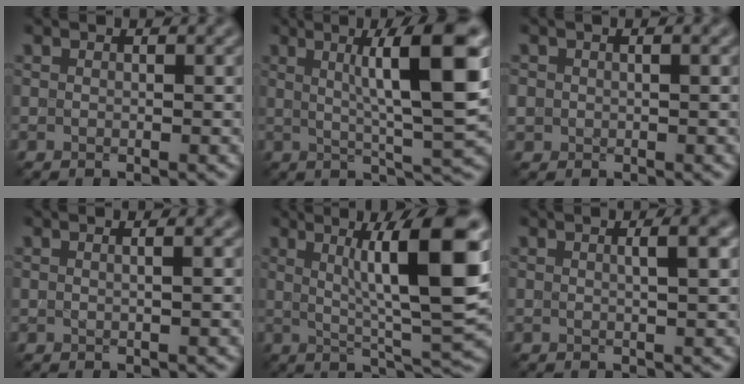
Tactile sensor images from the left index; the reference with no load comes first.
{"total": 9.2, "force": [2.2, 1.3, 8.9], "torque": [-0.110, 0.002, 0.036]}
{"total": 1.2, "force": [0.1, 1.1, 0.6], "torque": [-0.006, 0.000, 0.005]}
{"total": 1.4, "force": [0.4, 0.5, 1.2], "torque": [-0.009, 0.000, -0.005]}
{"total": 10.1, "force": [2.6, 1.6, 9.6], "torque": [-0.121, -0.002, 0.043]}
{"total": 2.6, "force": [0.7, 0.7, 2.5], "torque": [-0.019, 0.008, -0.001]}